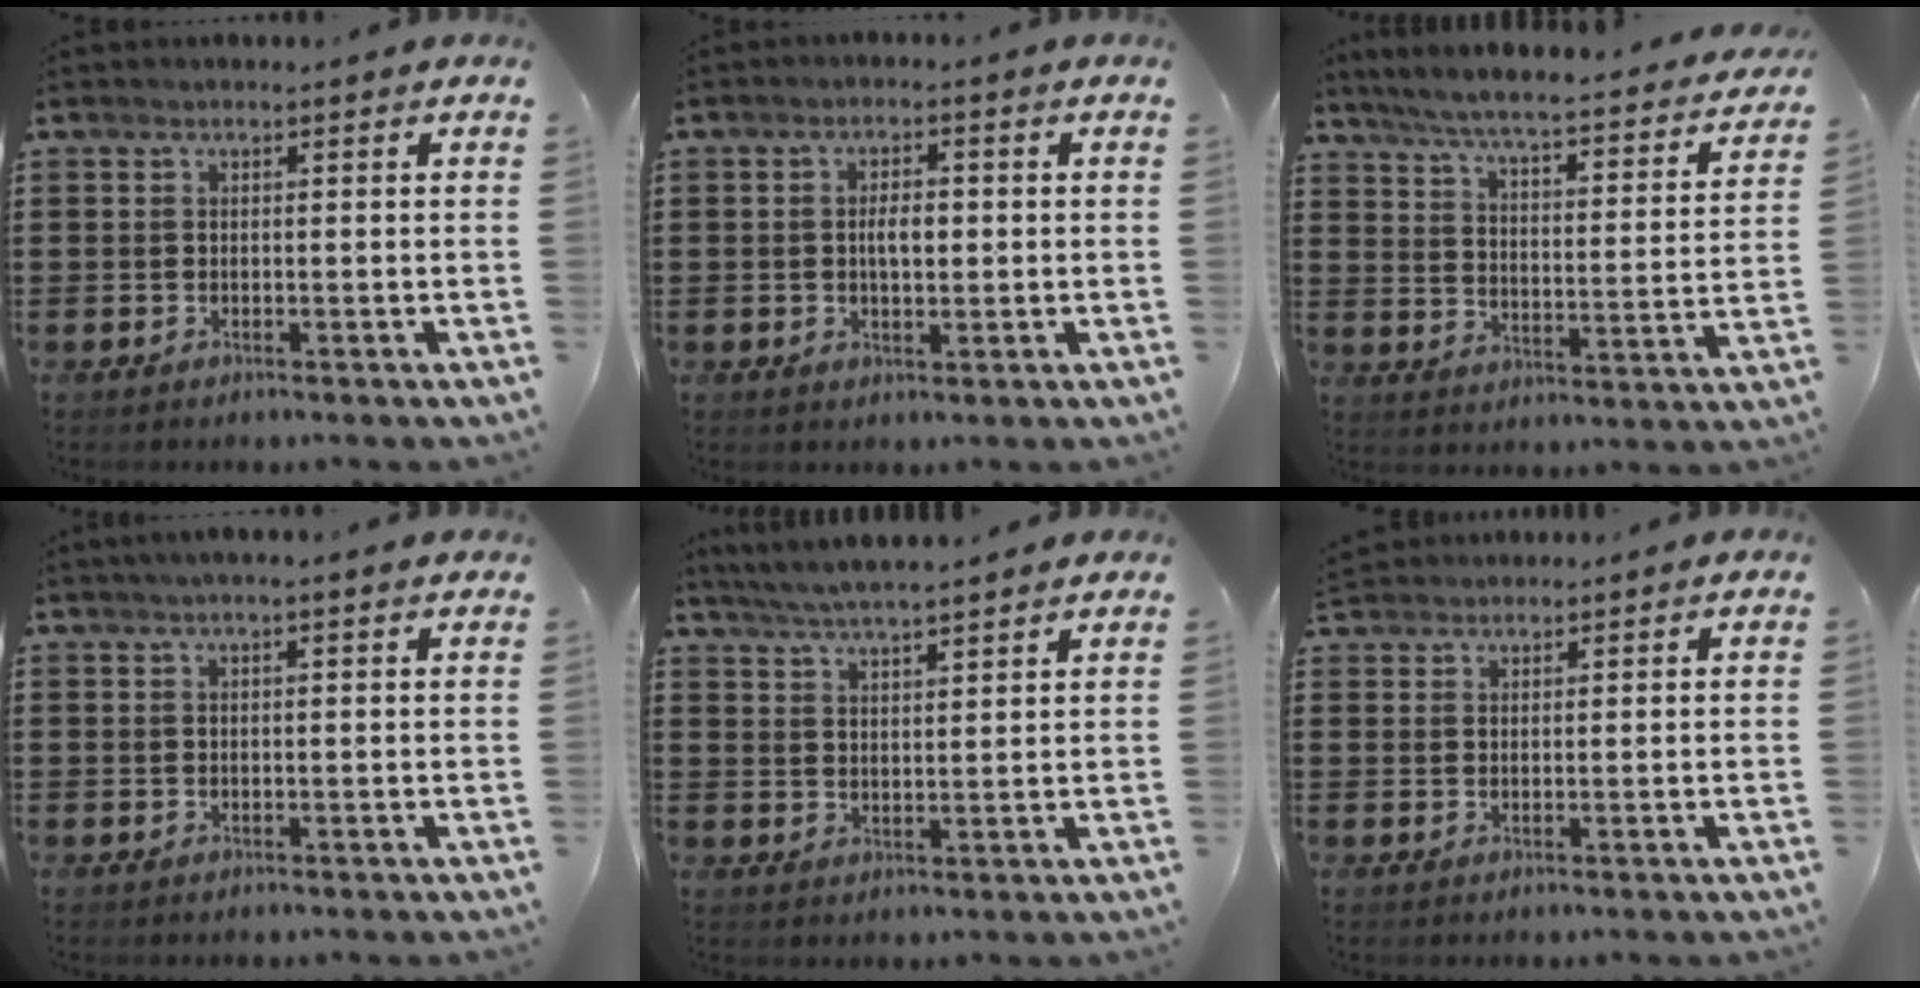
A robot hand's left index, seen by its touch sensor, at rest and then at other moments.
{"total": 3.4, "force": [0.1, 1.5, 3.1], "torque": [-0.052, 0.001, -0.002]}
{"total": 4.9, "force": [4.5, -0.3, 2.0], "torque": [-0.064, -0.042, 0.068]}
{"total": 1.6, "force": [1.1, 0.1, 1.1], "torque": [-0.023, 0.001, 0.021]}
{"total": 4.2, "force": [4.1, 0.0, 1.2], "torque": [-0.037, -0.015, 0.072]}
{"total": 1.9, "force": [1.8, 0.6, 0.0], "torque": [-0.005, 0.003, 0.038]}